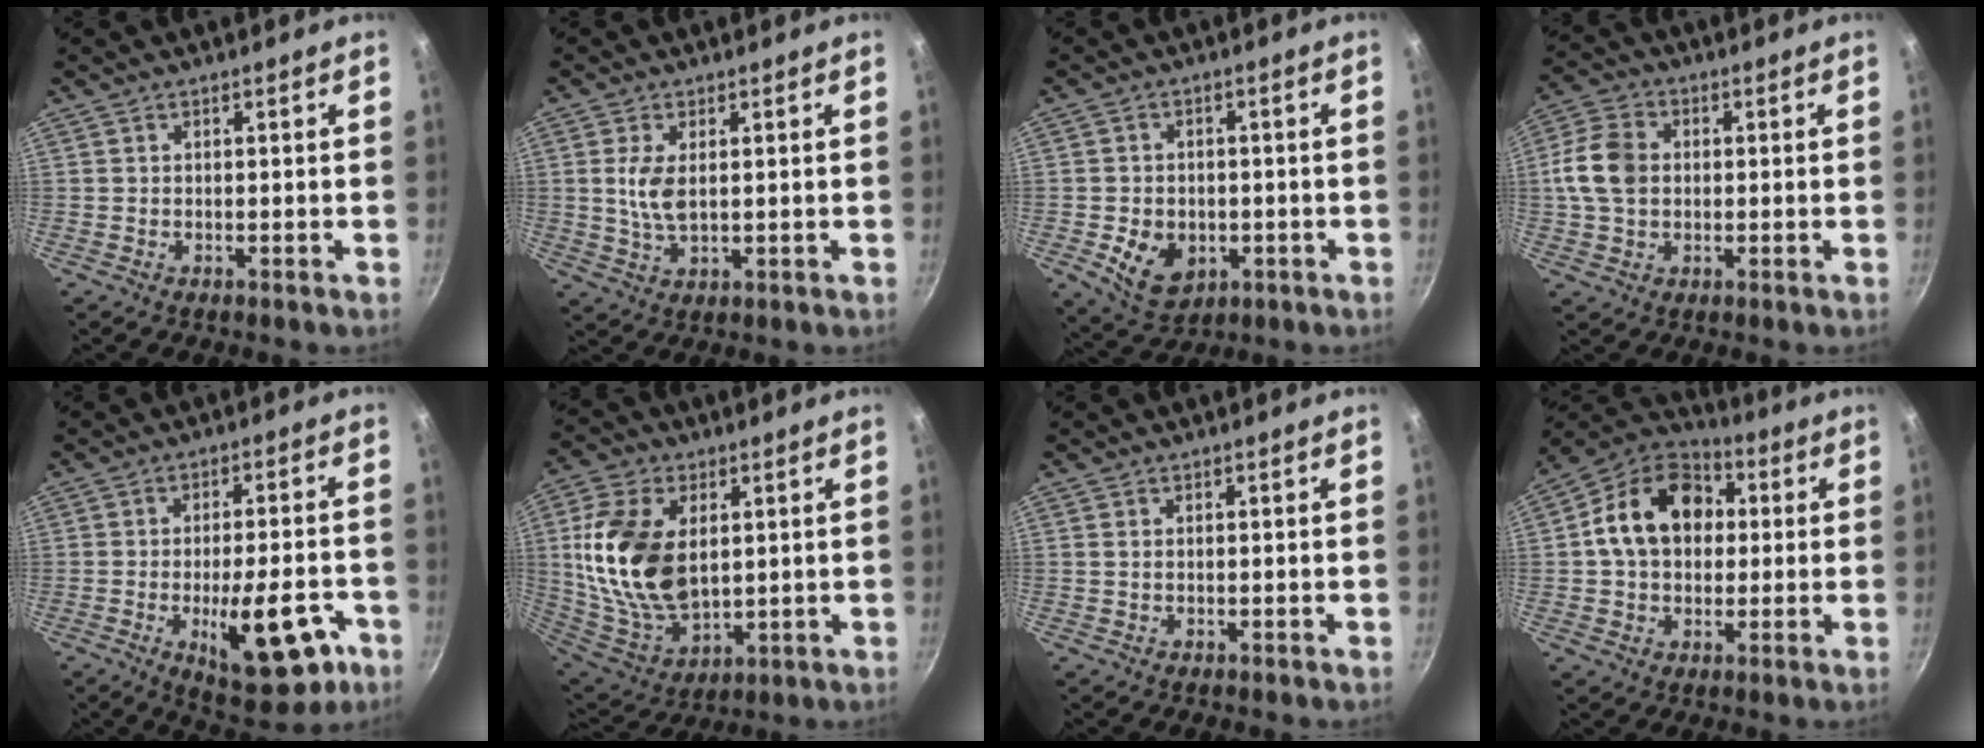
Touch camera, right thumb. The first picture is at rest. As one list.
[{"total": 5.5, "force": [1.0, 2.6, 4.7], "torque": [-0.095, -0.006, 0.021]}, {"total": 9.3, "force": [-2.3, 7.0, 5.6], "torque": [-0.074, -0.003, -0.024]}, {"total": 9.6, "force": [0.5, 7.1, 6.4], "torque": [-0.116, 0.014, -0.001]}, {"total": 16.0, "force": [-5.7, 6.5, 13.4], "torque": [-0.154, 0.019, -0.068]}, {"total": 19.9, "force": [3.3, 12.4, 15.3], "torque": [-0.282, -0.019, 0.074]}, {"total": 0.6, "force": [0.2, 0.4, 0.4], "torque": [-0.009, 0.001, 0.002]}, {"total": 16.8, "force": [2.4, 12.7, 10.7], "torque": [-0.155, 0.029, 0.023]}]